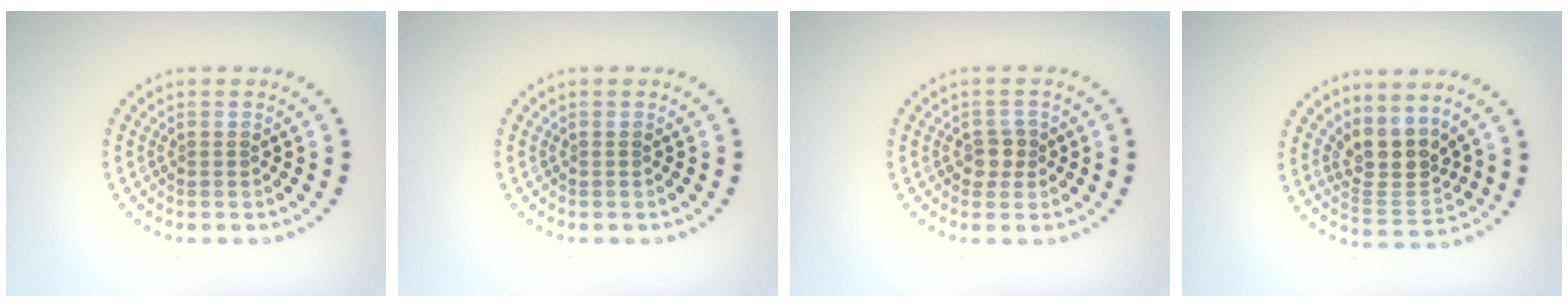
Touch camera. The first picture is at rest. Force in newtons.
{"total": 0.0}
{"total": 1.8, "press": 1.5, "slide": 0.9}
{"total": 3.8, "press": 3.2, "slide": 2.1}